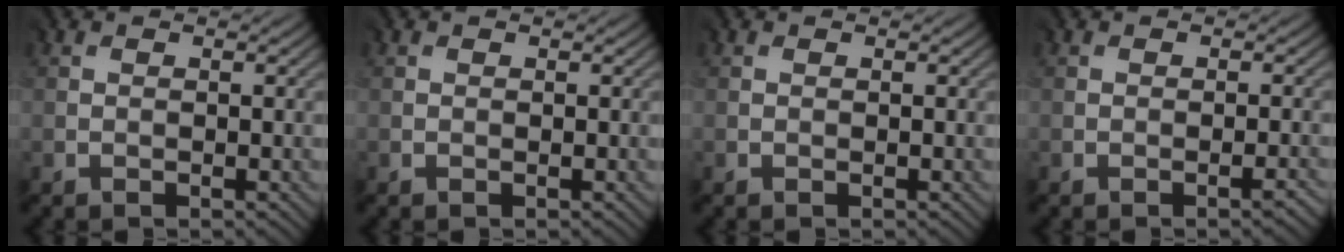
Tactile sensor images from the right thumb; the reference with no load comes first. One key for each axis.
{"total": 0.0}
{"total": 0.0}
{"total": 1.3, "fx": -1.0, "fy": -0.1, "fz": 0.9, "tx": -0.013, "ty": -0.002, "tz": -0.015}